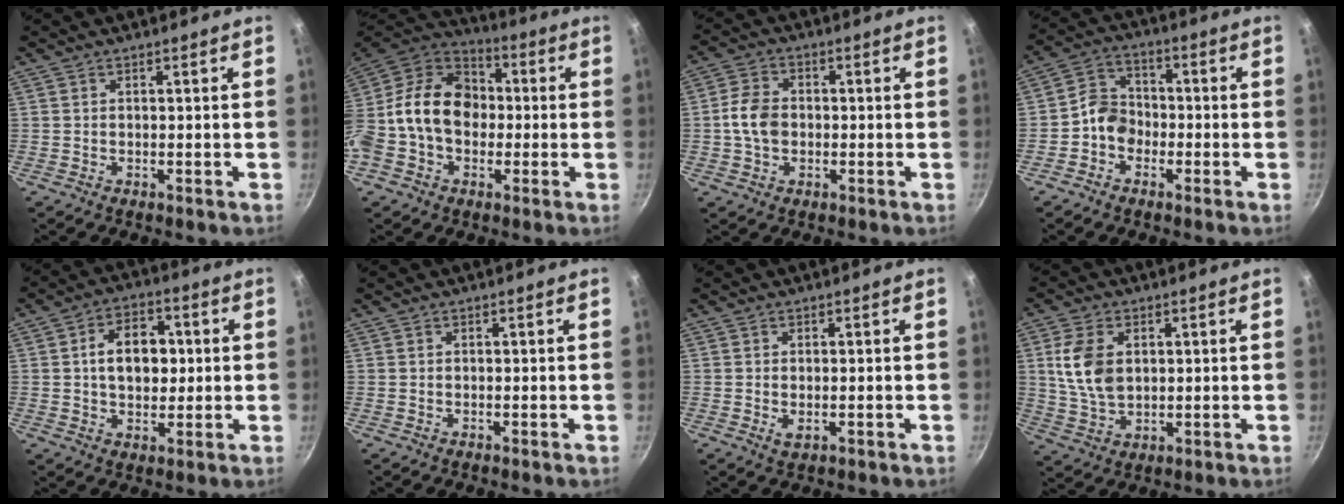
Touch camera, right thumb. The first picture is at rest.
{"total": 18.8, "force": [-0.6, 14.4, 12.0], "torque": [-0.182, 0.047, -0.027]}
{"total": 6.8, "force": [-0.5, 5.1, 4.5], "torque": [-0.075, 0.016, -0.018]}
{"total": 6.3, "force": [-2.1, 5.2, 2.9], "torque": [-0.021, 0.030, -0.055]}
{"total": 10.5, "force": [1.1, 7.3, 7.5], "torque": [-0.084, 0.012, 0.013]}
{"total": 0.0}
{"total": 1.9, "force": [-0.4, 1.0, 1.6], "torque": [-0.027, -0.006, -0.003]}
{"total": 9.5, "force": [2.0, 6.2, 7.0], "torque": [-0.128, -0.012, 0.040]}